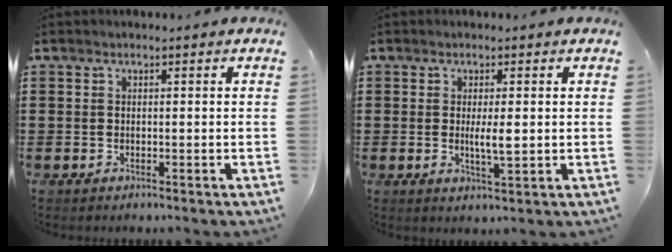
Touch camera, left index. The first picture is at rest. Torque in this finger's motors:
{"motor_torque": [1.01, 0.14, 0.11, 0.07]}